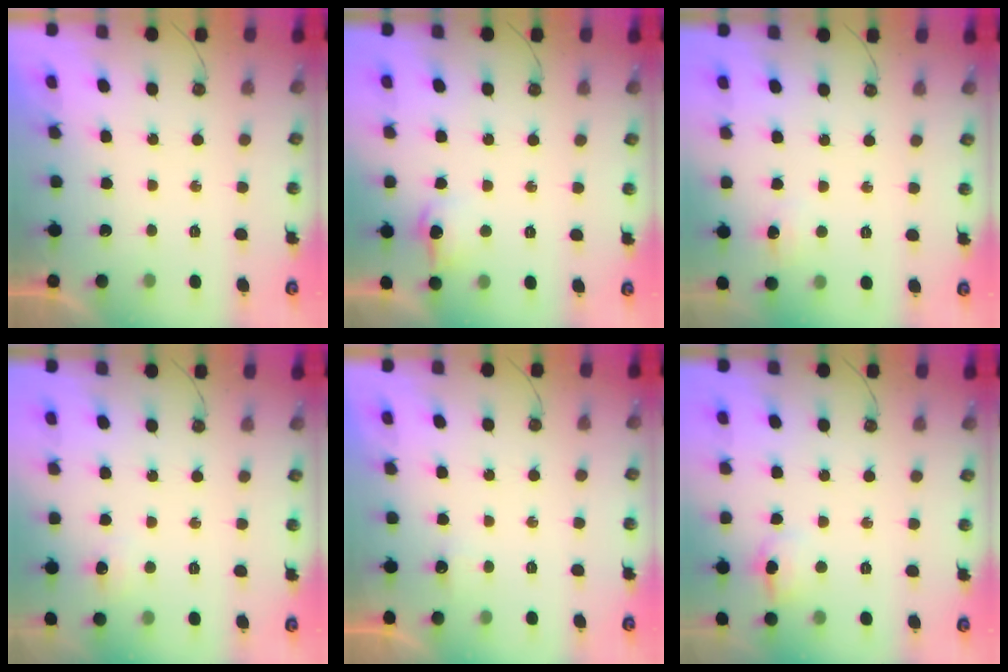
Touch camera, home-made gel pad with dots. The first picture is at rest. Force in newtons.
{"total": 8.4, "press": 8.3, "slide": 0.8}
{"total": 3.8, "press": 3.8, "slide": 0.6}
{"total": 5.6, "press": 5.6, "slide": 0.8}
{"total": 2.7, "press": 2.6, "slide": 0.8}
{"total": 6.4, "press": 6.2, "slide": 1.5}